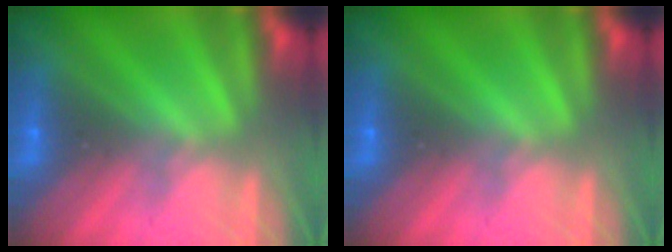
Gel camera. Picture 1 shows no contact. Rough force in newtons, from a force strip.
{"total": 0.0}